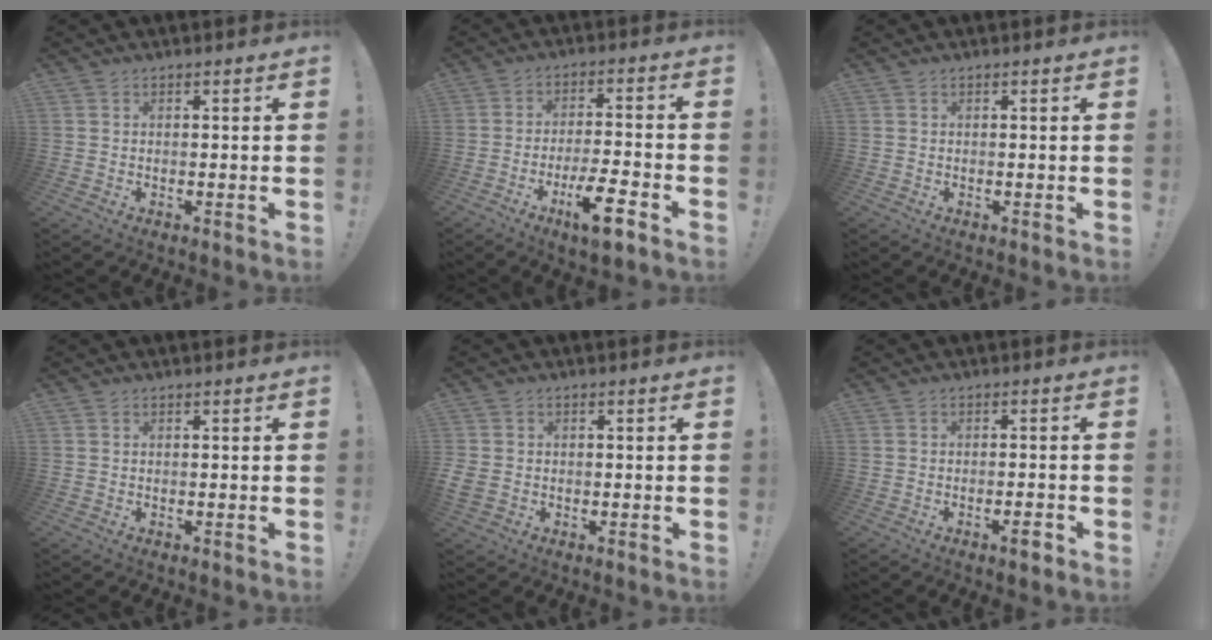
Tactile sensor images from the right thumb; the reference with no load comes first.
{"total": 11.0, "force": [-6.2, 2.2, 8.8], "torque": [-0.134, 0.026, -0.104]}
{"total": 0.0}
{"total": 0.0}
{"total": 3.2, "force": [-0.6, 2.7, 1.5], "torque": [-0.036, 0.001, -0.010]}
{"total": 3.0, "force": [-1.8, 0.3, 2.4], "torque": [-0.033, 0.003, -0.029]}